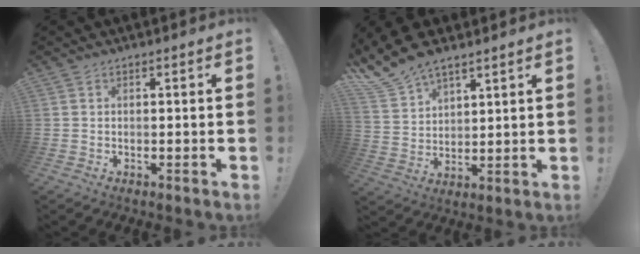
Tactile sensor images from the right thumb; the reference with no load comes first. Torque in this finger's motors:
{"motor_torque": [0.02, 0.06, 0.36, 0.31, 0.05]}